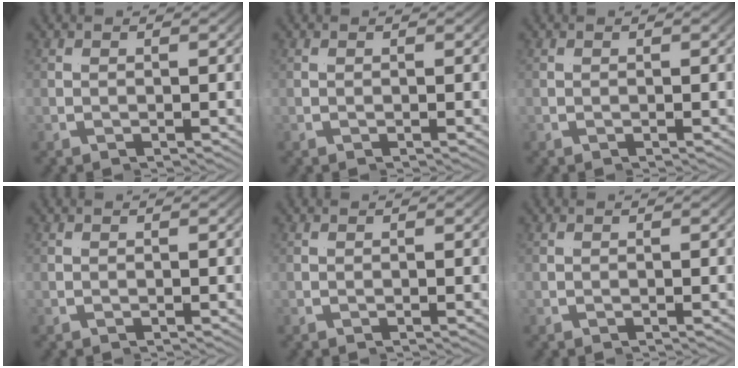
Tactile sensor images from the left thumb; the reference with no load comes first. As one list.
[{"total": 0.0}, {"total": 0.0}, {"total": 0.0}, {"total": 0.0}, {"total": 0.0}]